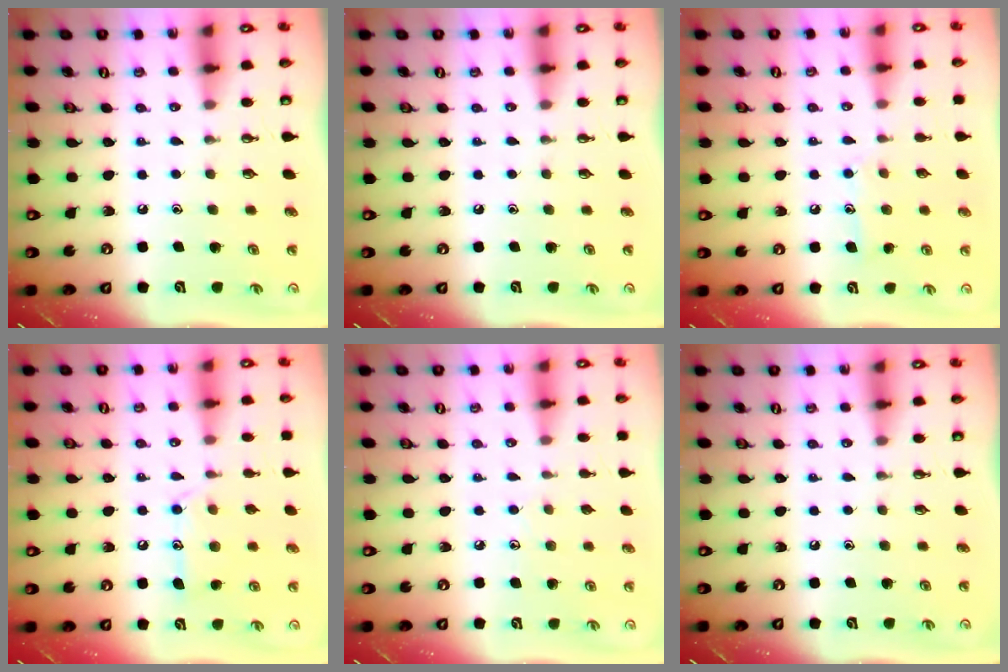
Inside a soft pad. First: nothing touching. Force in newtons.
{"total": 0.0}
{"total": 7.9, "press": 7.9, "slide": 0.6}
{"total": 12.5, "press": 12.5, "slide": 0.8}
{"total": 5.0, "press": 5.0, "slide": 0.4}
{"total": 0.0}